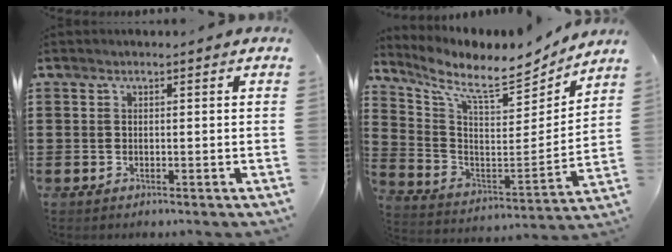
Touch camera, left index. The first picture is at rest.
{"total": 9.5, "force": [8.2, 1.6, 4.5], "torque": [-0.117, -0.059, 0.135]}